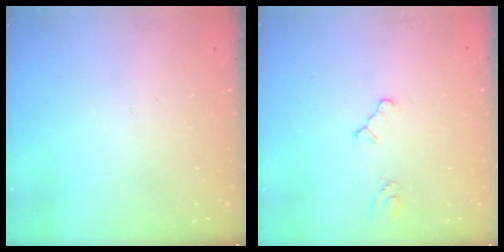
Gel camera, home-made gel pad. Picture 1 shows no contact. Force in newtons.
{"total": 2.6, "press": 2.6, "slide": 0.4}